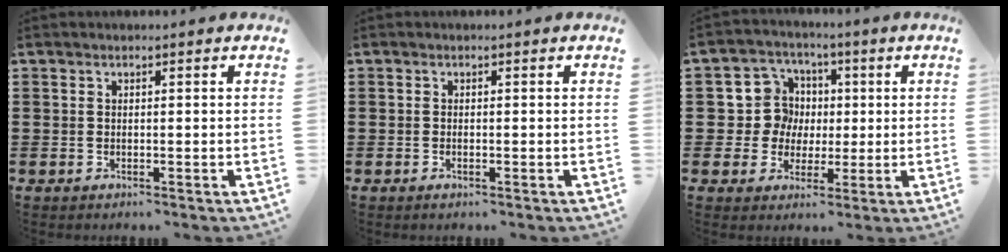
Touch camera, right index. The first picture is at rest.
{"total": 0.6, "force": [-0.4, 0.0, 0.4], "torque": [-0.009, -0.006, -0.006]}
{"total": 8.5, "force": [0.9, 8.2, 2.2], "torque": [-0.065, 0.015, 0.020]}